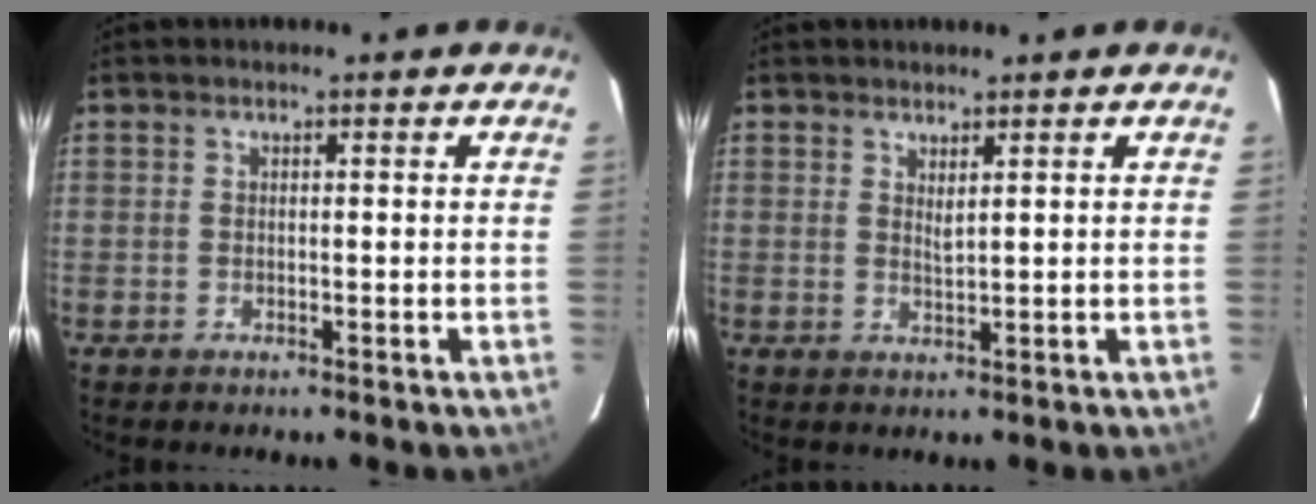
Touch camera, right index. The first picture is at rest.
{"total": 1.6, "force": [1.1, 0.3, 1.1], "torque": [-0.021, -0.003, 0.018]}